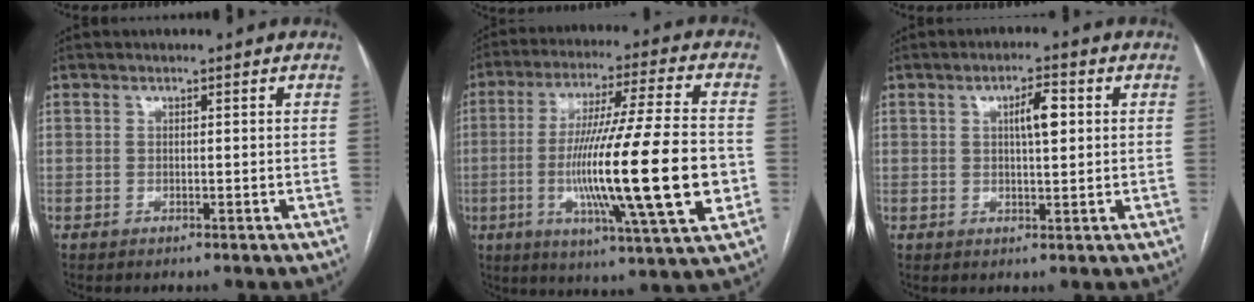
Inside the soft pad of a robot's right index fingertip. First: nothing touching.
{"total": 22.4, "force": [-3.9, 0.5, 22.0], "torque": [-0.371, -0.018, -0.071]}
{"total": 4.2, "force": [1.1, 0.9, 4.0], "torque": [-0.067, 0.008, 0.018]}